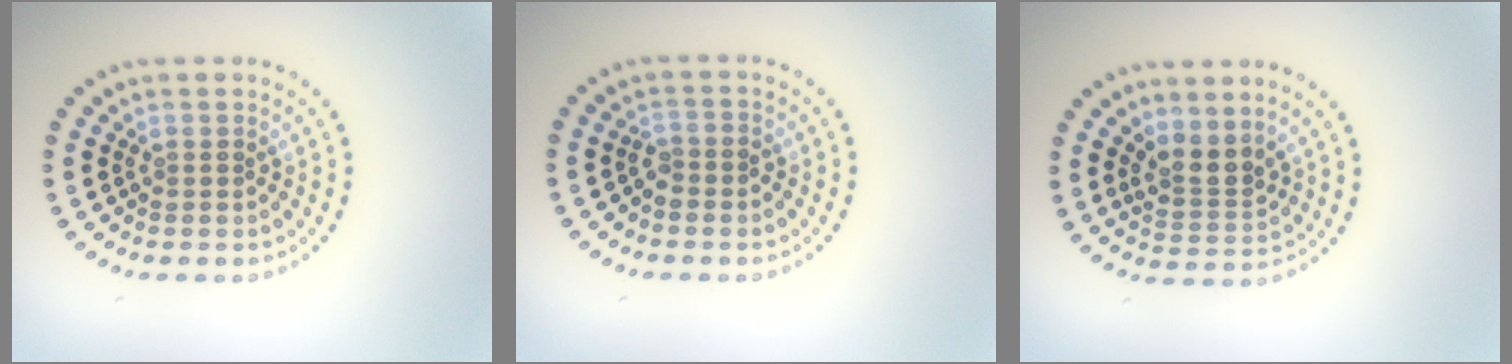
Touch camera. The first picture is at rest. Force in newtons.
{"total": 1.2, "press": 1.1, "slide": 0.6}
{"total": 2.5, "press": 1.9, "slide": 1.6}